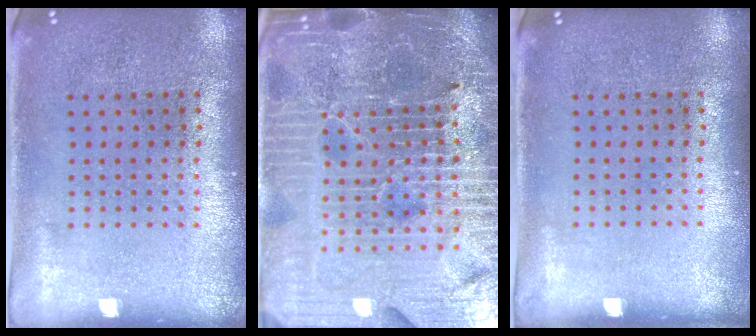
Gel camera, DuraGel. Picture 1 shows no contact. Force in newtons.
{"total": 6.5, "press": 5.8, "slide": 3.0}
{"total": 0.0}